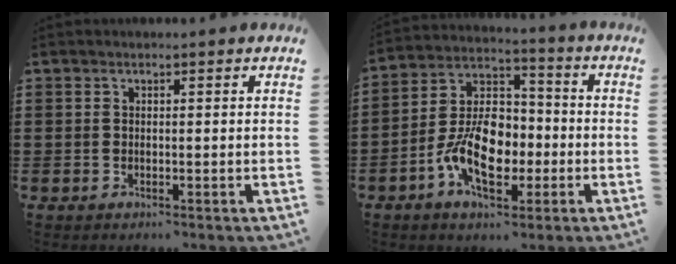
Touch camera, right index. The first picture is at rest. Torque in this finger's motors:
{"motor_torque": [1.15, 0.99, 1.05, 0.21]}